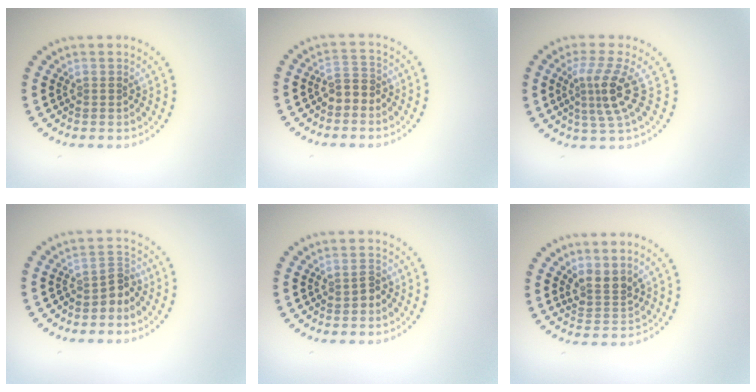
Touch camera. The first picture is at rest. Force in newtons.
{"total": 2.0, "press": 1.8, "slide": 0.8}
{"total": 3.7, "press": 2.6, "slide": 2.7}
{"total": 2.2, "press": 1.5, "slide": 1.6}
{"total": 1.3, "press": 1.3, "slide": 0.4}
{"total": 2.4, "press": 1.8, "slide": 1.6}